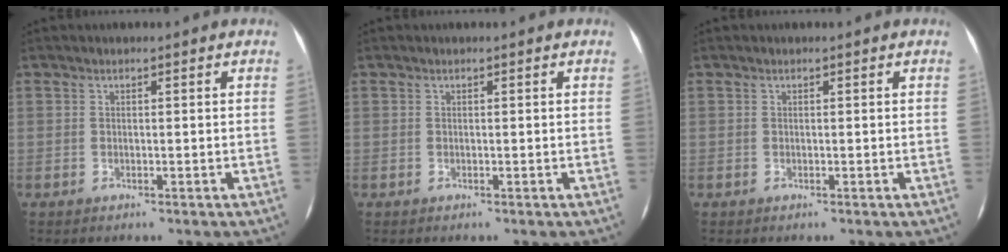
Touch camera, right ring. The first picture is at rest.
{"total": 0.0}
{"total": 0.0}